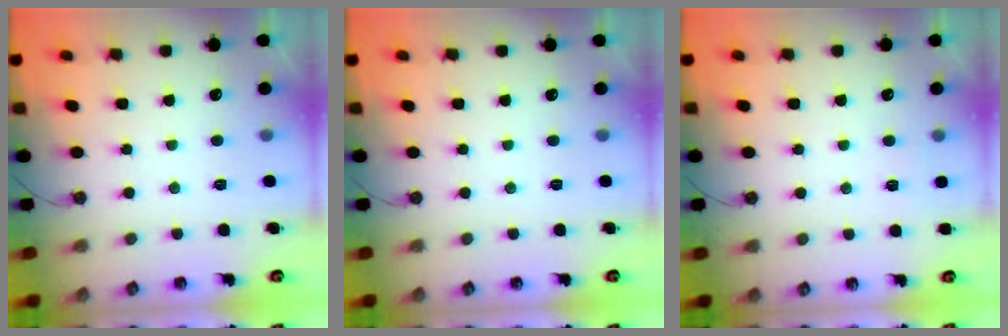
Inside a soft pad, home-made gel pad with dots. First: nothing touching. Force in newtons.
{"total": 0.0}
{"total": 2.2, "press": 2.1, "slide": 0.2}